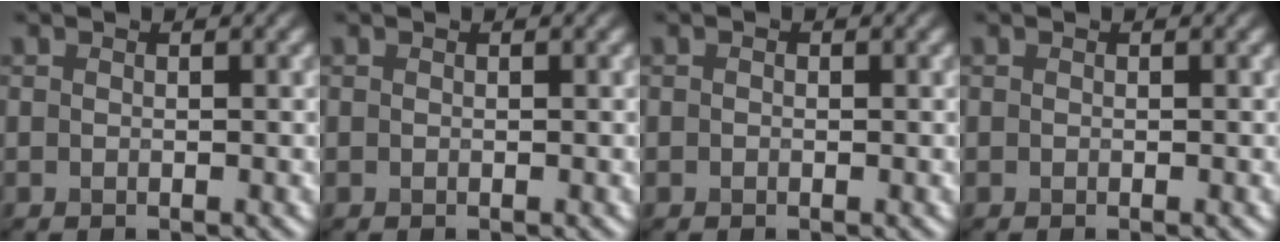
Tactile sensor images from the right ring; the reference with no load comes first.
{"total": 0.0}
{"total": 0.6, "force": [-0.3, -0.4, -0.4], "torque": [-0.005, -0.003, 0.003]}
{"total": 0.0}